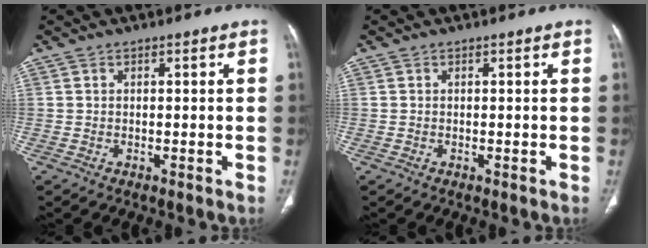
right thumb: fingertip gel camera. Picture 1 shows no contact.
{"total": 0.0}